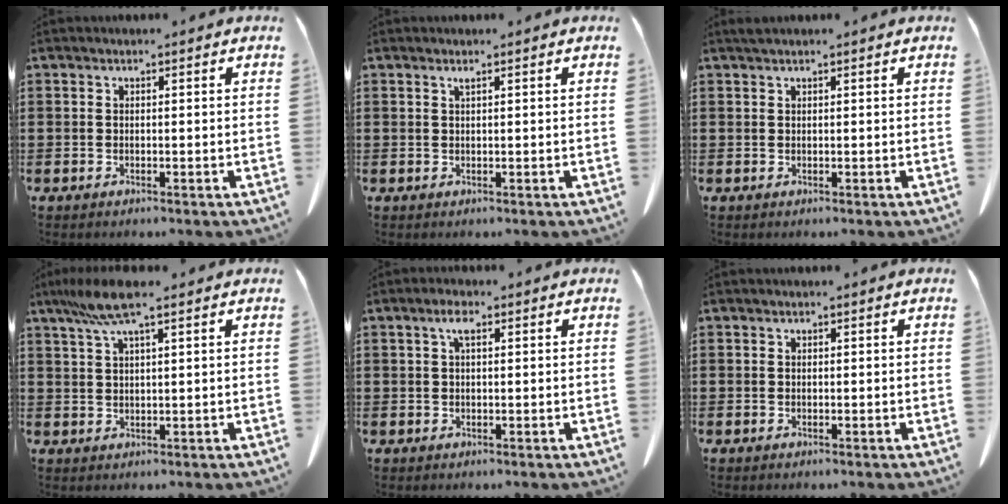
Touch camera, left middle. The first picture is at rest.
{"total": 0.7, "force": [0.4, 0.0, 0.5], "torque": [-0.012, -0.001, 0.009]}
{"total": 0.8, "force": [0.6, 0.0, 0.5], "torque": [-0.012, -0.001, 0.012]}
{"total": 6.5, "force": [4.0, 0.8, 5.0], "torque": [-0.107, -0.002, 0.073]}
{"total": 2.7, "force": [1.1, 1.2, 2.1], "torque": [-0.048, 0.009, 0.018]}
{"total": 0.0}